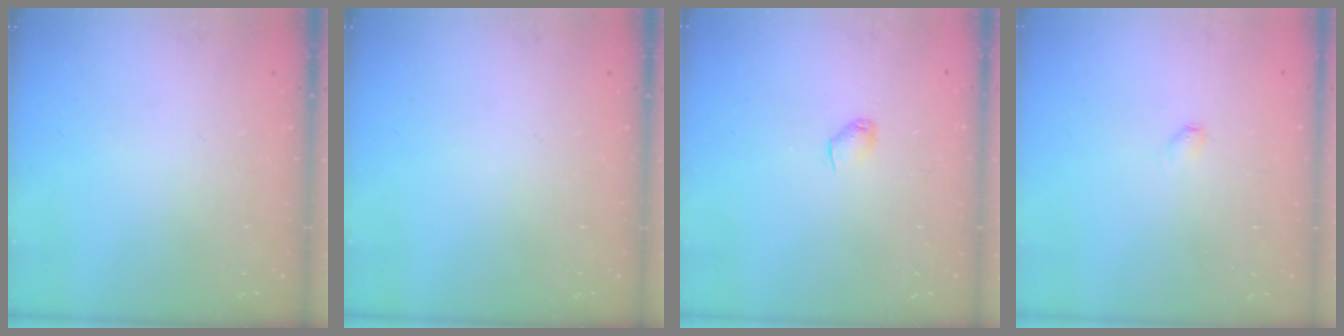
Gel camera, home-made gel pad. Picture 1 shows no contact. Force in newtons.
{"total": 0.0}
{"total": 3.1, "press": 3.0, "slide": 0.7}
{"total": 2.7, "press": 2.7, "slide": 0.4}